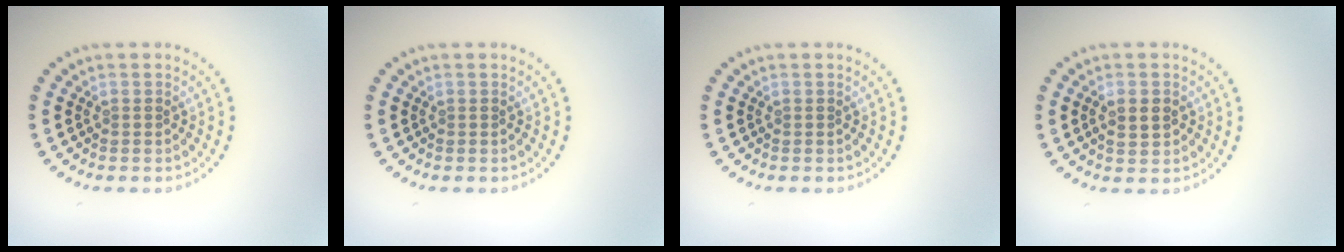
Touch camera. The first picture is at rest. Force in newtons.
{"total": 0.0}
{"total": 0.0}
{"total": 1.7, "press": 1.7, "slide": 0.2}